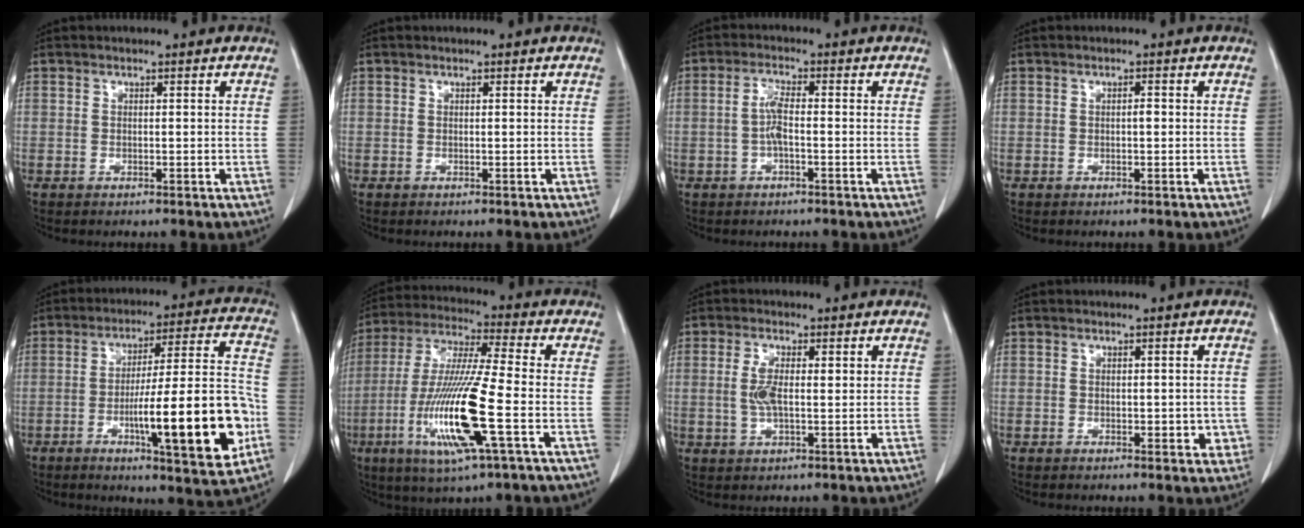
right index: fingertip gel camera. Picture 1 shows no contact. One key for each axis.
{"total": 0.0}
{"total": 3.3, "fx": -0.6, "fy": 0.6, "fz": 3.2, "tx": -0.067, "ty": 0.004, "tz": -0.013}
{"total": 0.7, "fx": -0.1, "fy": 0.2, "fz": 0.7, "tx": -0.010, "ty": 0.002, "tz": -0.001}
{"total": 19.5, "fx": -5.8, "fy": 2.1, "fz": 18.5, "tx": -0.255, "ty": 0.010, "tz": -0.077}
{"total": 16.4, "fx": -4.8, "fy": 0.4, "fz": 15.7, "tx": -0.325, "ty": -0.021, "tz": -0.093}
{"total": 4.6, "fx": 0.8, "fy": 1.6, "fz": 4.2, "tx": -0.091, "ty": 0.007, "tz": 0.016}
{"total": 3.0, "fx": -0.3, "fy": 1.8, "fz": 2.4, "tx": -0.017, "ty": 0.001, "tz": 0.002}